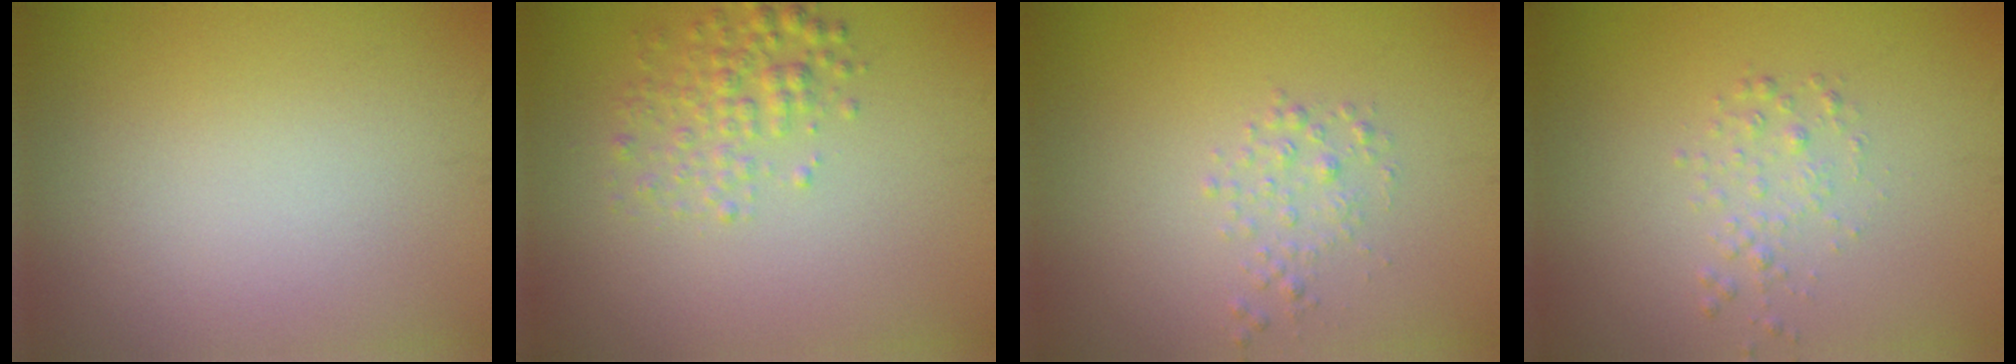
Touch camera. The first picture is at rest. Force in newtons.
{"total": 2.7, "press": 2.7, "slide": 0.1}
{"total": 1.4, "press": 1.4, "slide": 0.0}
{"total": 1.4, "press": 1.4, "slide": 0.1}